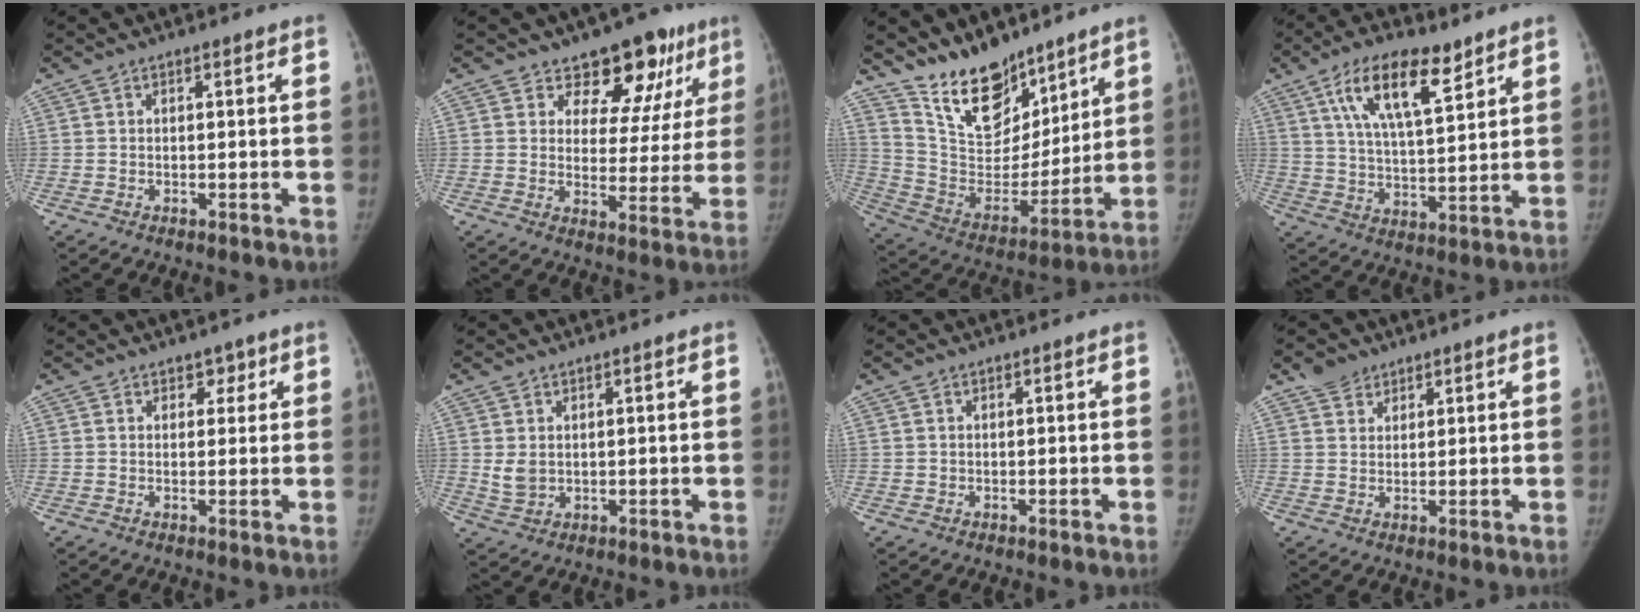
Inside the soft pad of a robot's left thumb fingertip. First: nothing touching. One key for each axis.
{"total": 13.2, "fx": 9.0, "fy": 7.8, "fz": 5.7, "tx": -0.009, "ty": -0.046, "tz": 0.111}
{"total": 17.4, "fx": 13.6, "fy": 8.0, "fz": 7.3, "tx": -0.079, "ty": -0.085, "tz": 0.252}
{"total": 13.8, "fx": 7.8, "fy": 5.1, "fz": 10.2, "tx": -0.160, "ty": -0.028, "tz": 0.142}
{"total": 2.5, "fx": 1.5, "fy": 1.7, "fz": 0.9, "tx": 0.012, "ty": -0.007, "tz": 0.018}
{"total": 3.3, "fx": 1.0, "fy": 2.5, "fz": 2.0, "tx": -0.036, "ty": -0.012, "tz": 0.028}
{"total": 0.6, "fx": 0.4, "fy": 0.5, "fz": 0.1, "tx": 0.003, "ty": -0.001, "tz": 0.005}
{"total": 3.5, "fx": 2.6, "fy": 2.3, "fz": 0.6, "tx": 0.008, "ty": -0.011, "tz": 0.046}